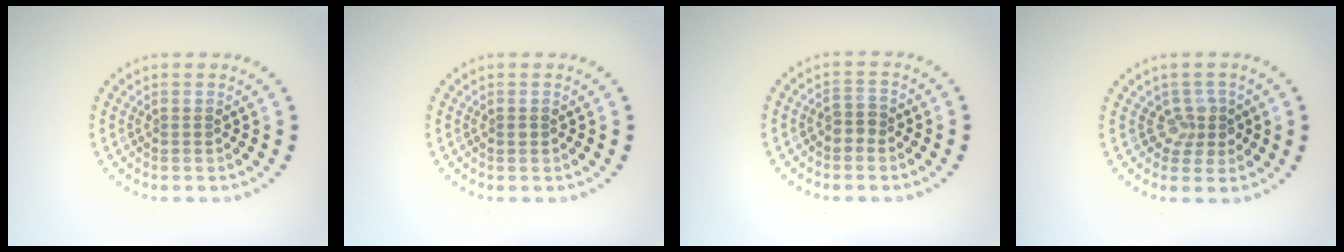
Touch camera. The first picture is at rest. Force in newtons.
{"total": 0.6, "press": 0.6, "slide": 0.0}
{"total": 1.5, "press": 1.4, "slide": 0.6}
{"total": 2.1, "press": 1.7, "slide": 1.3}